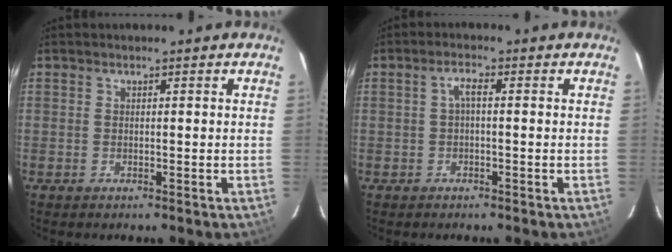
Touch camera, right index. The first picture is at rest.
{"total": 1.9, "force": [-0.2, 0.5, 1.8], "torque": [-0.038, 0.009, -0.004]}